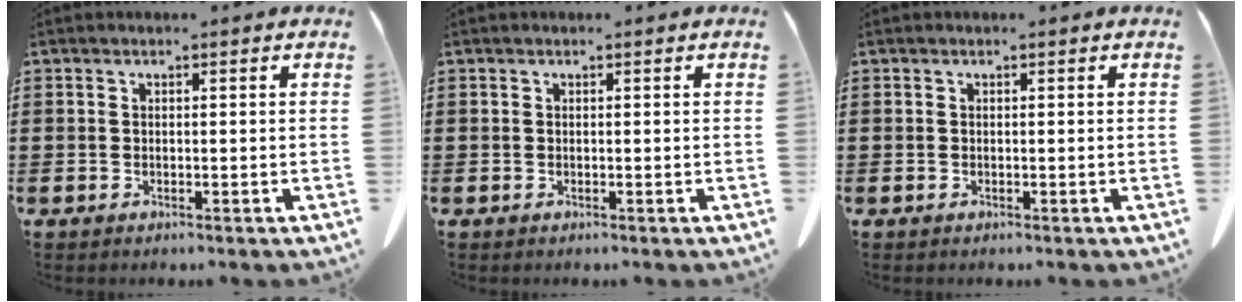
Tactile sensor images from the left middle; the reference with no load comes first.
{"total": 0.0}
{"total": 0.0}